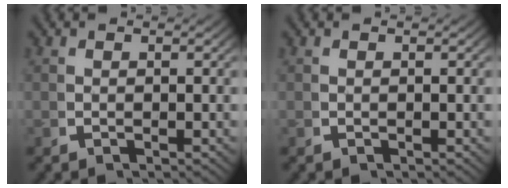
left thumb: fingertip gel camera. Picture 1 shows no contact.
{"total": 0.0}